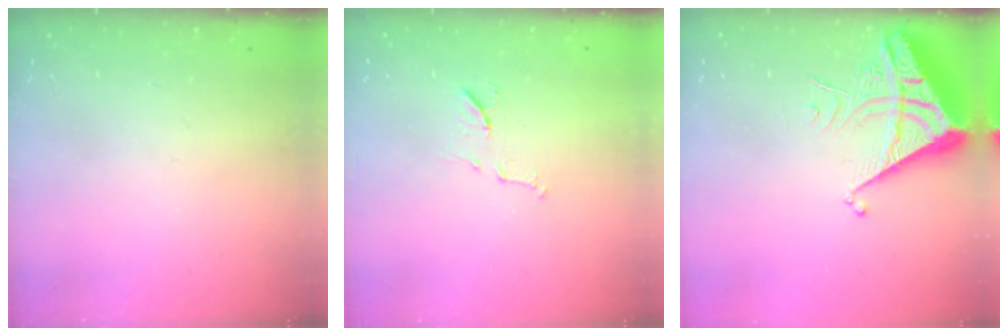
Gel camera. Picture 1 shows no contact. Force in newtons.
{"total": 7.4, "press": 7.3, "slide": 0.6}
{"total": 6.6, "press": 6.6, "slide": 0.6}